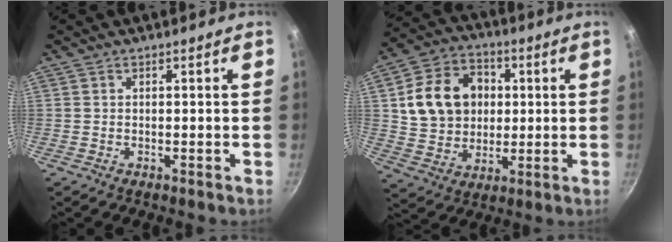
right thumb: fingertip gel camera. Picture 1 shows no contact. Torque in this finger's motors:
{"motor_torque": [-0.51, 1.31, -0.18, -0.11, 0.25]}